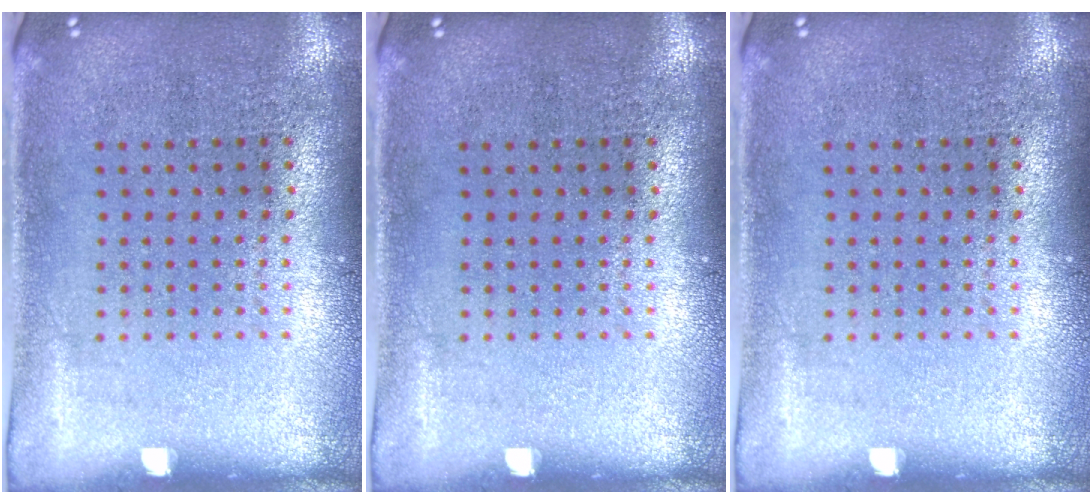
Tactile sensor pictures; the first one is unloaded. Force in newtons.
{"total": 0.0}
{"total": 0.0}